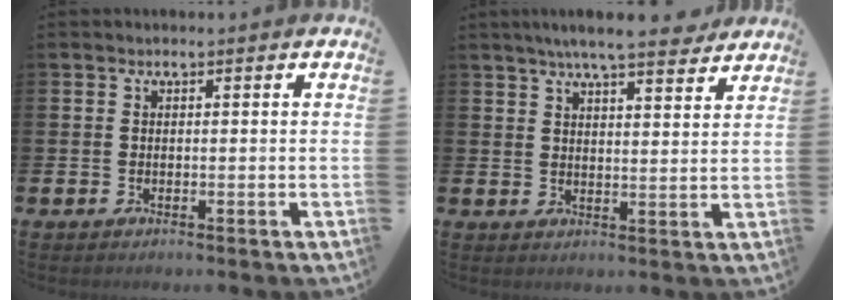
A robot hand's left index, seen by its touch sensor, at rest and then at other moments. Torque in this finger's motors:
{"motor_torque": [1.07, -1.06, 0.66, 0.21]}